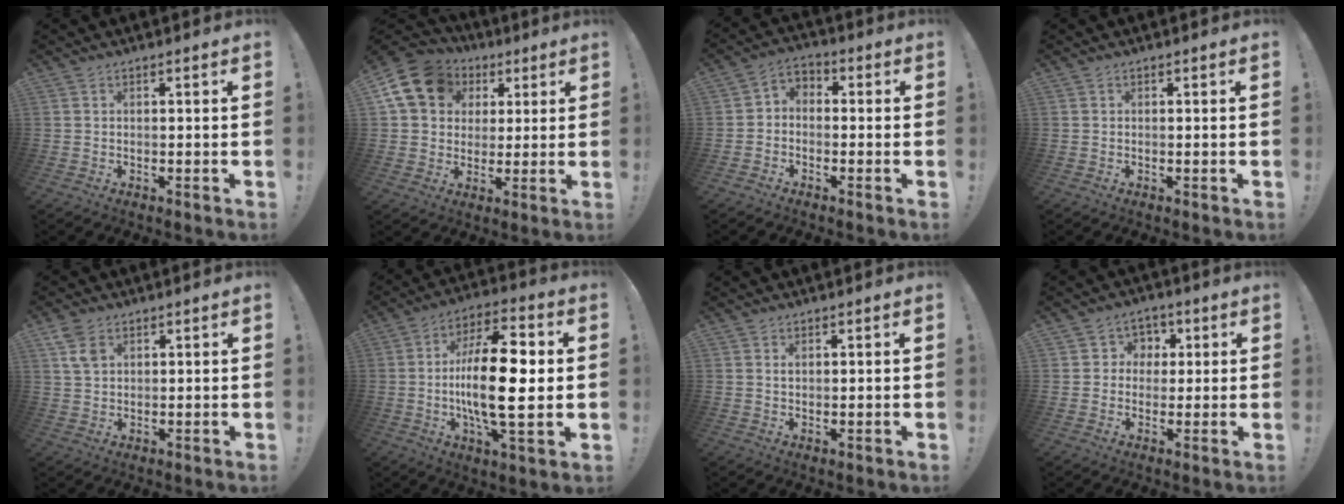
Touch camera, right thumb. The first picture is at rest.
{"total": 15.8, "force": [5.6, 12.7, 7.6], "torque": [-0.120, -0.017, 0.111]}
{"total": 4.6, "force": [-3.3, 2.8, 1.6], "torque": [-0.026, 0.019, -0.061]}
{"total": 0.0}
{"total": 5.6, "force": [2.7, 3.6, 3.3], "torque": [-0.058, -0.005, 0.055]}
{"total": 20.6, "force": [-0.8, 6.6, 19.5], "torque": [-0.351, 0.002, -0.021]}
{"total": 0.9, "force": [0.7, 0.5, 0.4], "torque": [-0.008, 0.000, 0.013]}
{"total": 5.3, "force": [-0.1, 5.2, 1.0], "torque": [-0.015, 0.008, 0.001]}